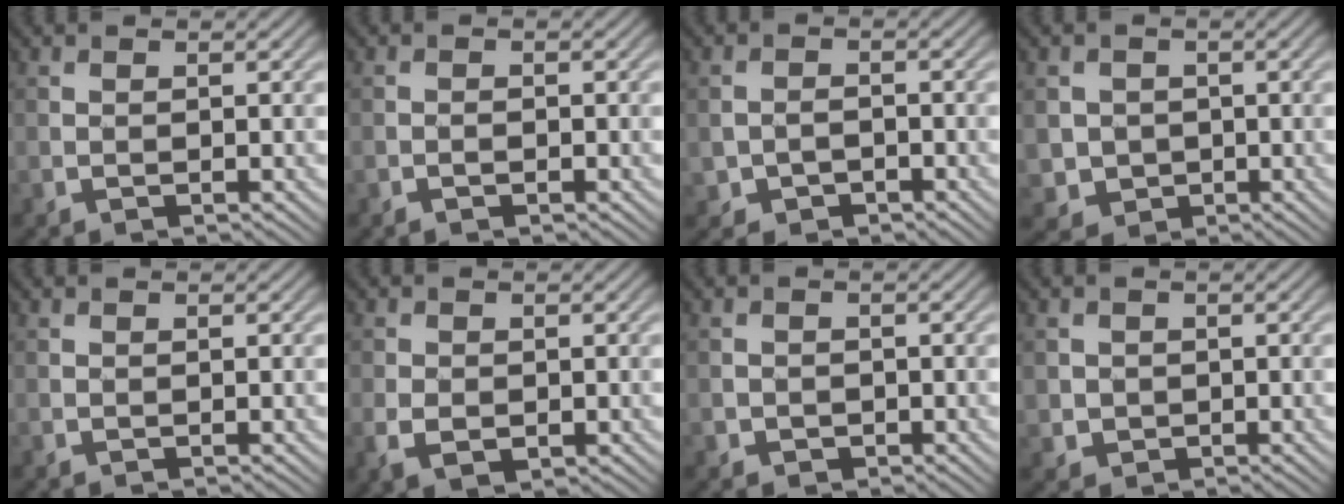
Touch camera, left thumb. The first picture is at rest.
{"total": 0.9, "force": [-0.6, 0.3, 0.6], "torque": [-0.012, 0.002, -0.012]}
{"total": 2.3, "force": [-1.3, 1.8, 0.7], "torque": [-0.016, 0.000, -0.027]}
{"total": 3.6, "force": [-0.2, 3.5, 0.6], "torque": [-0.021, -0.011, -0.012]}
{"total": 0.0}
{"total": 3.4, "force": [-1.1, 2.2, 2.3], "torque": [-0.050, -0.011, -0.019]}
{"total": 1.2, "force": [-0.4, 1.1, 0.1], "torque": [0.004, -0.001, -0.009]}
{"total": 1.9, "force": [-0.1, 1.9, 0.2], "torque": [-0.004, -0.007, -0.001]}